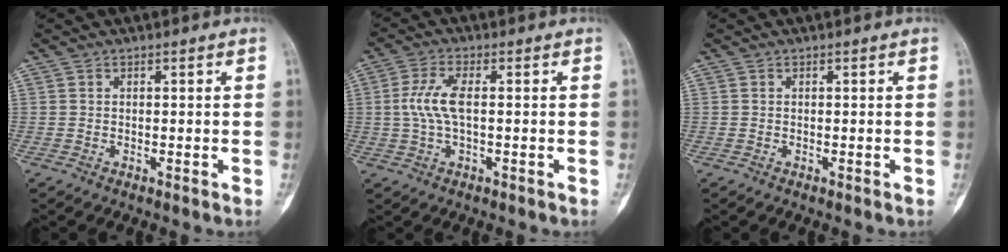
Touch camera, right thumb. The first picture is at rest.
{"total": 6.2, "force": [0.3, 2.4, 5.7], "torque": [-0.138, 0.011, 0.002]}
{"total": 0.0}